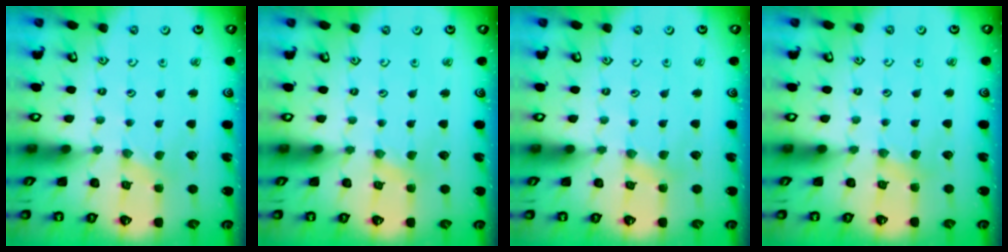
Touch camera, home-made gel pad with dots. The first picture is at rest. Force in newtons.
{"total": 1.0, "press": 1.0, "slide": 0.2}
{"total": 3.7, "press": 3.6, "slide": 0.6}
{"total": 2.9, "press": 2.9, "slide": 0.4}